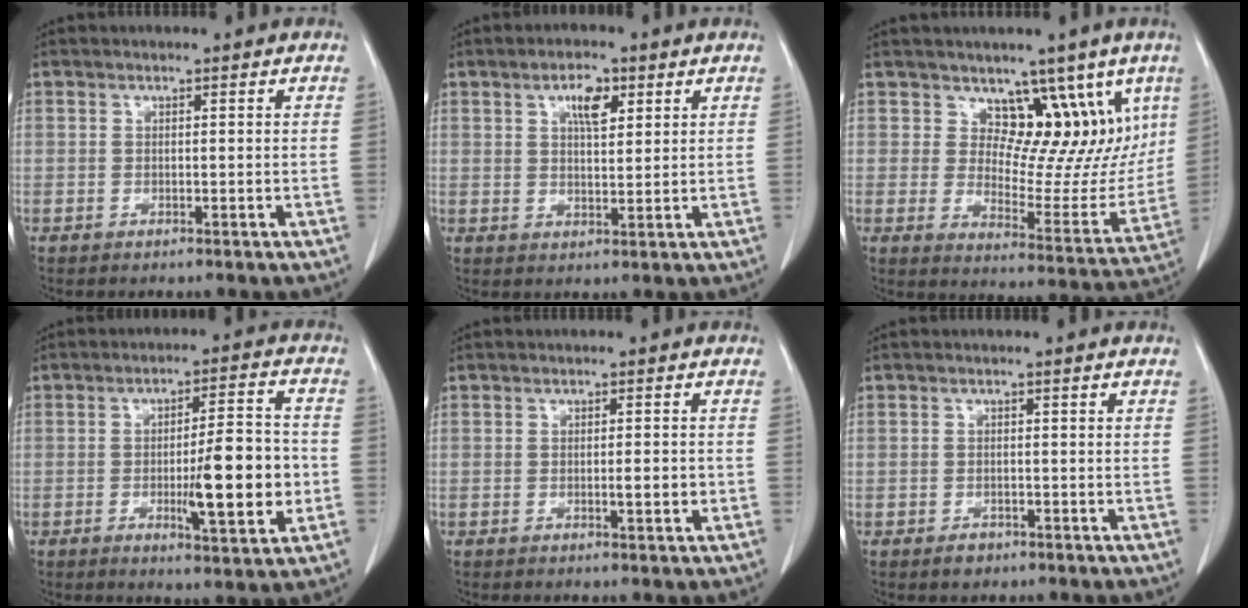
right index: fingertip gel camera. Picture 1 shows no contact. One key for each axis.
{"total": 4.7, "fx": 2.2, "fy": 1.8, "fz": 3.7, "tx": -0.064, "ty": 0.002, "tz": 0.037}
{"total": 11.7, "fx": 7.0, "fy": 6.8, "fz": 6.4, "tx": -0.061, "ty": -0.006, "tz": 0.108}
{"total": 11.5, "fx": -2.2, "fy": 1.8, "fz": 11.2, "tx": -0.168, "ty": 0.000, "tz": -0.029}
{"total": 2.1, "fx": -0.4, "fy": 0.4, "fz": 2.1, "tx": -0.034, "ty": 0.000, "tz": -0.005}
{"total": 1.8, "fx": -1.1, "fy": 1.2, "fz": 0.6, "tx": -0.009, "ty": 0.002, "tz": -0.012}